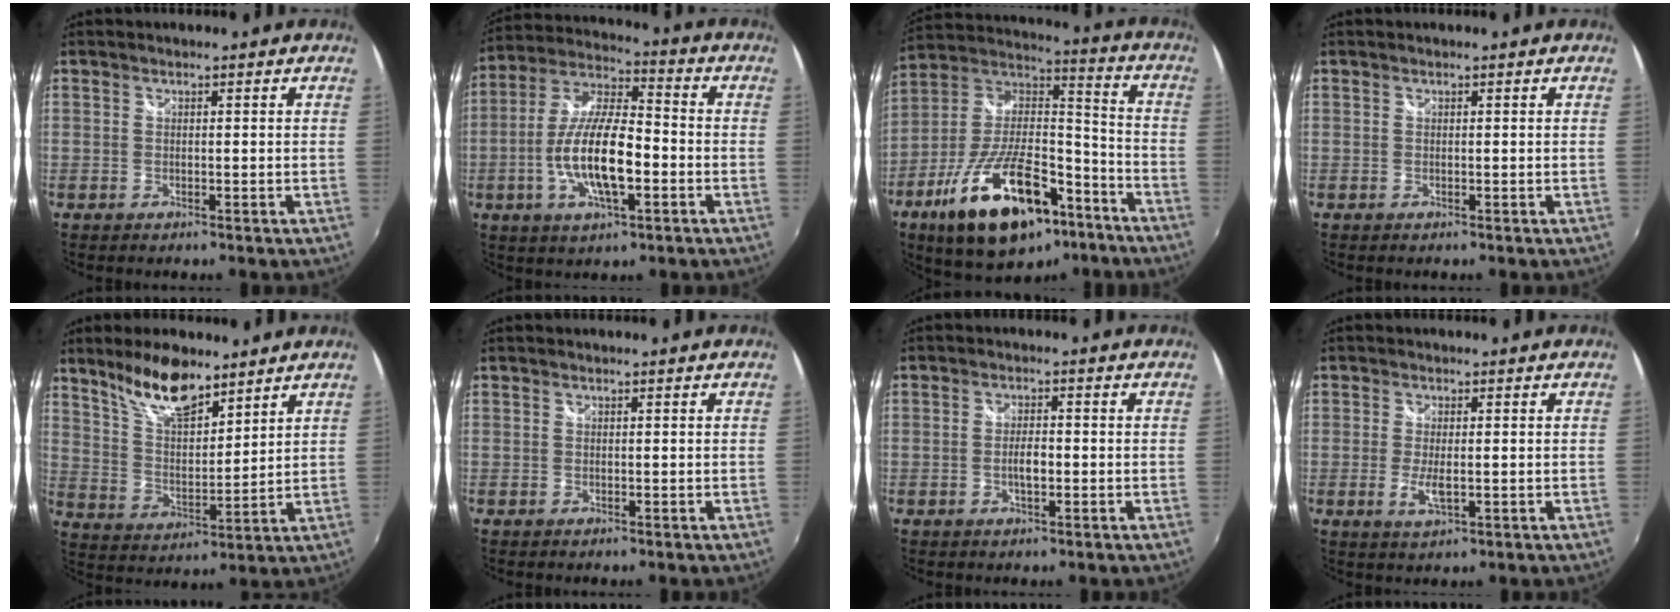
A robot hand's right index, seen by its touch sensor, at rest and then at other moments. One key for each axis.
{"total": 14.6, "fx": -3.8, "fy": 4.9, "fz": 13.2, "tx": -0.265, "ty": -0.002, "tz": -0.071}
{"total": 25.9, "fx": -13.9, "fy": 11.6, "fz": 18.5, "tx": -0.337, "ty": -0.007, "tz": -0.217}
{"total": 0.0}
{"total": 12.1, "fx": 9.0, "fy": 4.1, "fz": 6.9, "tx": -0.122, "ty": 0.004, "tz": 0.171}
{"total": 0.0}
{"total": 2.9, "fx": -0.7, "fy": 1.2, "fz": 2.6, "tx": -0.047, "ty": 0.000, "tz": -0.012}
{"total": 3.7, "fx": -0.7, "fy": 1.2, "fz": 3.4, "tx": -0.067, "ty": -0.009, "tz": -0.011}